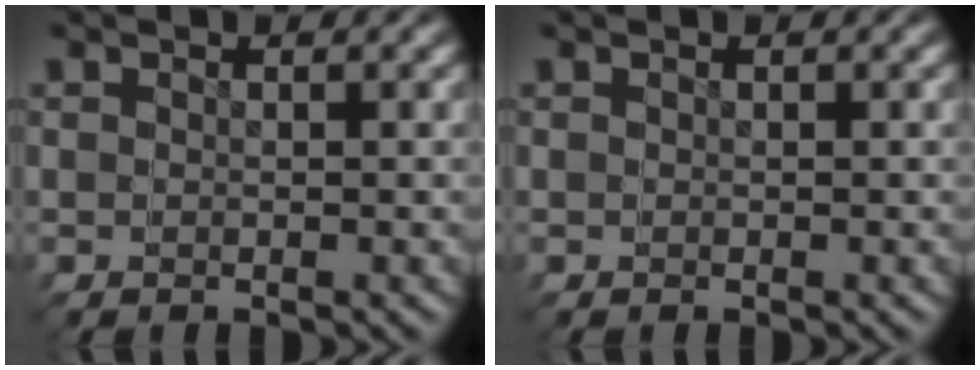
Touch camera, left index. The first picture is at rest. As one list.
[{"total": 0.0}]